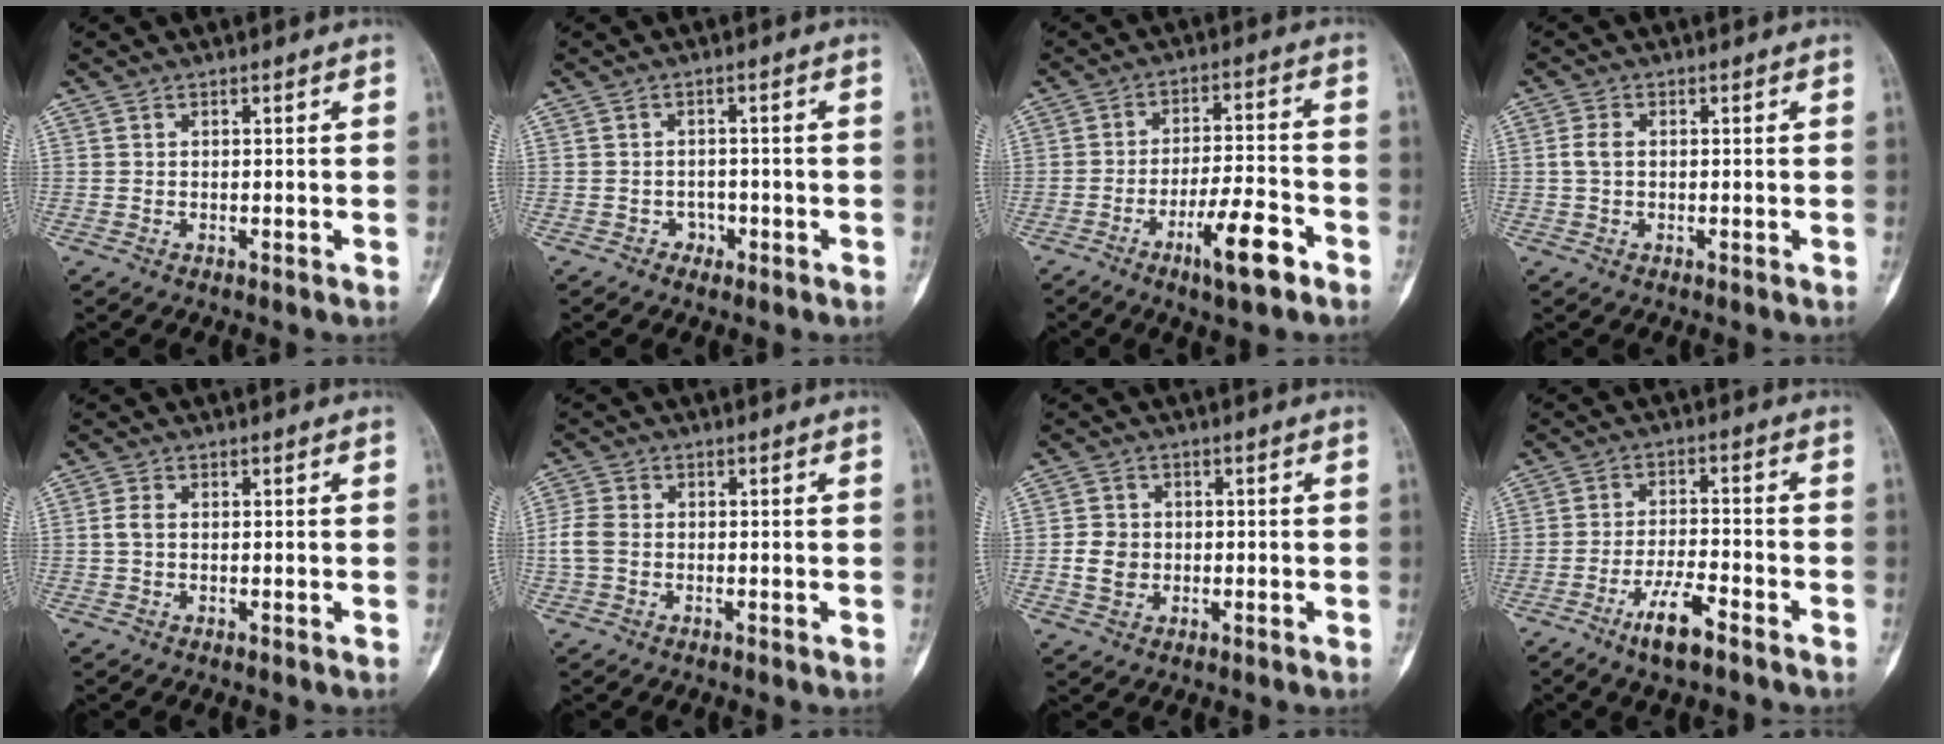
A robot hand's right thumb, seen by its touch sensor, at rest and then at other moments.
{"total": 2.0, "force": [-1.1, 1.6, 0.3], "torque": [0.008, 0.011, -0.018]}
{"total": 10.1, "force": [-5.7, 2.2, 8.0], "torque": [-0.134, 0.032, -0.092]}
{"total": 2.4, "force": [0.1, 1.5, 1.8], "torque": [-0.043, 0.005, -0.001]}
{"total": 1.9, "force": [-0.1, 1.2, 1.4], "torque": [-0.031, 0.001, -0.005]}
{"total": 4.3, "force": [-0.6, 3.3, 2.6], "torque": [-0.064, 0.008, -0.016]}
{"total": 4.4, "force": [-0.6, 3.8, 2.2], "torque": [-0.026, 0.007, -0.012]}
{"total": 7.3, "force": [-4.7, 1.6, 5.3], "torque": [-0.102, 0.024, -0.084]}